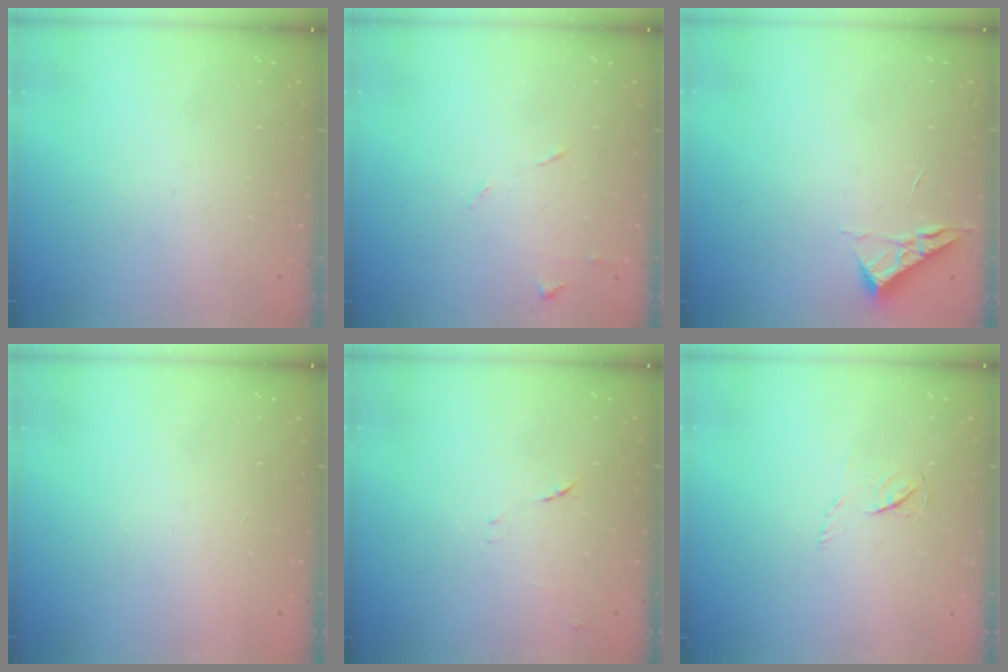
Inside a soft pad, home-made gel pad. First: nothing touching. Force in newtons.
{"total": 5.3, "press": 5.2, "slide": 0.7}
{"total": 3.5, "press": 3.4, "slide": 0.5}
{"total": 1.5, "press": 1.5, "slide": 0.1}
{"total": 7.2, "press": 7.2, "slide": 0.6}
{"total": 3.9, "press": 3.9, "slide": 0.4}